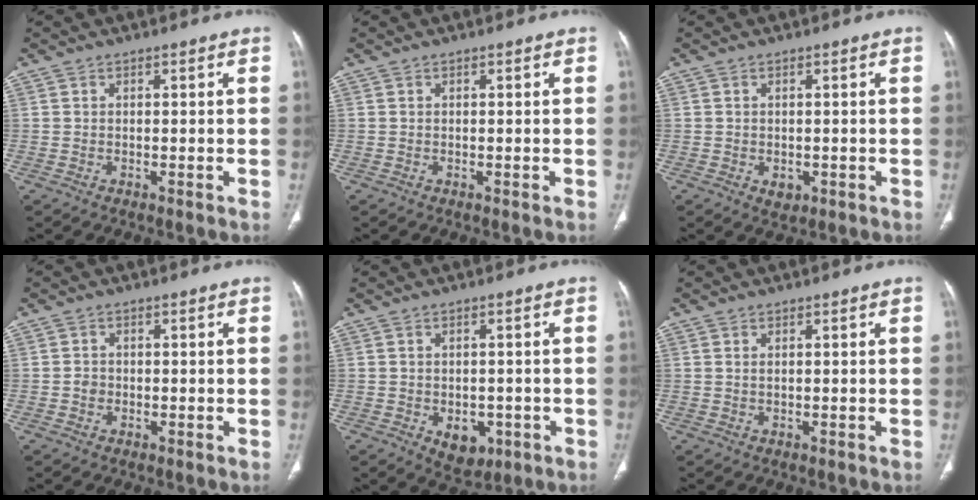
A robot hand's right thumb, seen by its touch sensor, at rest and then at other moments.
{"total": 0.0}
{"total": 2.1, "force": [-0.6, 1.6, 1.3], "torque": [-0.012, -0.001, -0.001]}
{"total": 1.6, "force": [-0.3, 1.4, 0.7], "torque": [-0.008, 0.005, -0.008]}
{"total": 6.0, "force": [-2.0, 4.1, 3.8], "torque": [-0.031, 0.006, -0.013]}
{"total": 0.7, "force": [0.3, 0.3, 0.6], "torque": [-0.015, 0.003, 0.008]}